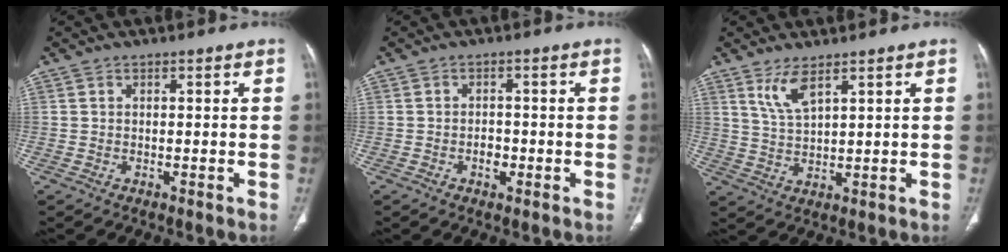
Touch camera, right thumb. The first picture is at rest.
{"total": 2.4, "force": [-0.9, 1.6, 1.5], "torque": [-0.014, 0.006, -0.015]}
{"total": 5.0, "force": [3.2, 1.4, 3.6], "torque": [-0.075, -0.023, 0.073]}